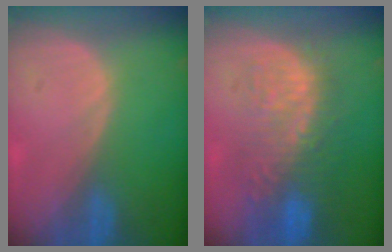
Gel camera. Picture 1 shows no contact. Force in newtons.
{"total": 10.8, "press": 9.7, "slide": 4.9}